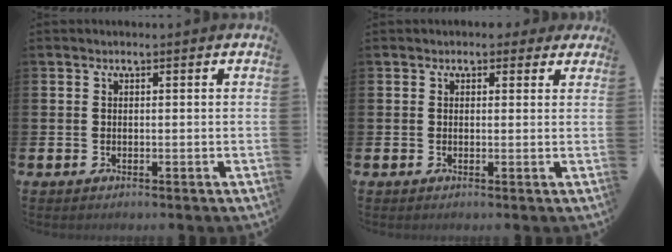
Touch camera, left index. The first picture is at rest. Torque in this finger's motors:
{"motor_torque": [1.16, -0.97, 0.24, 0.01]}